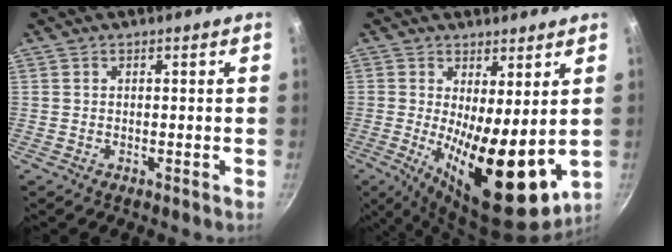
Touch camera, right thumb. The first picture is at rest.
{"total": 16.3, "force": [0.0, 6.1, 15.1], "torque": [-0.206, -0.027, 0.014]}